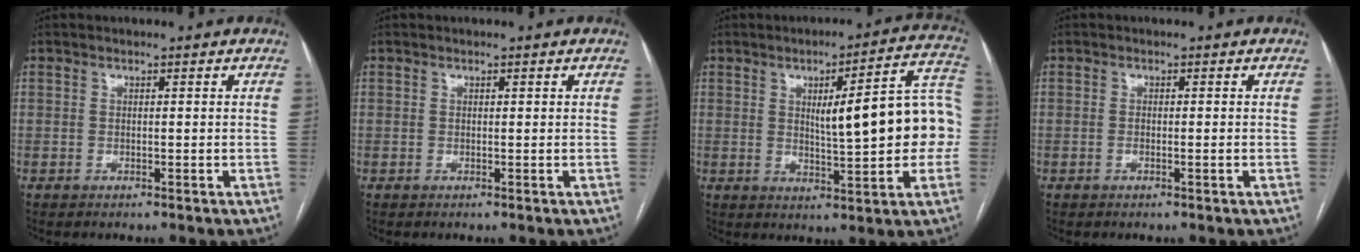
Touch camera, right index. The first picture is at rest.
{"total": 0.0}
{"total": 14.6, "force": [0.4, 2.5, 14.3], "torque": [-0.183, 0.034, 0.009]}
{"total": 1.3, "force": [-0.3, 0.3, 1.2], "torque": [-0.022, 0.000, -0.003]}